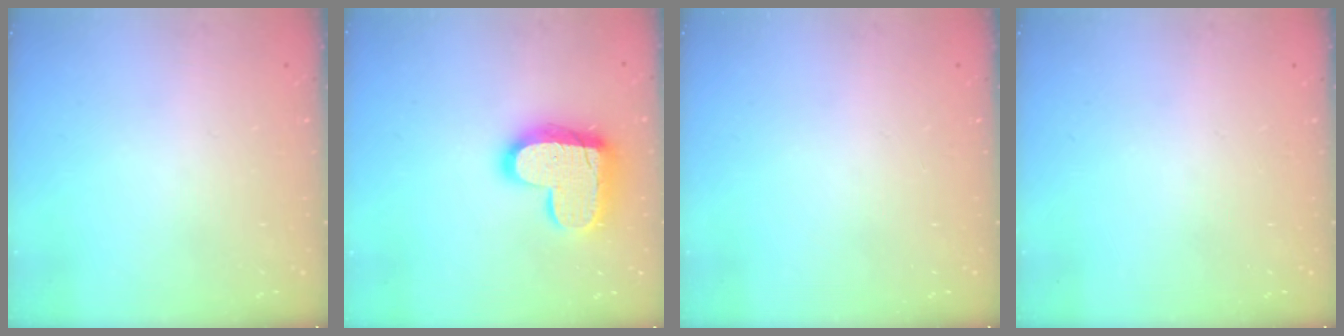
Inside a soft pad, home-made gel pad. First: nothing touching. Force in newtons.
{"total": 17.2, "press": 17.1, "slide": 1.1}
{"total": 0.0}
{"total": 0.0}